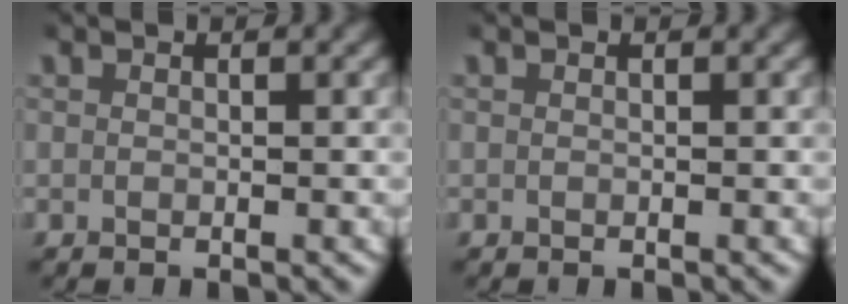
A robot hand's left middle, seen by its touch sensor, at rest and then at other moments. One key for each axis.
{"total": 0.0}